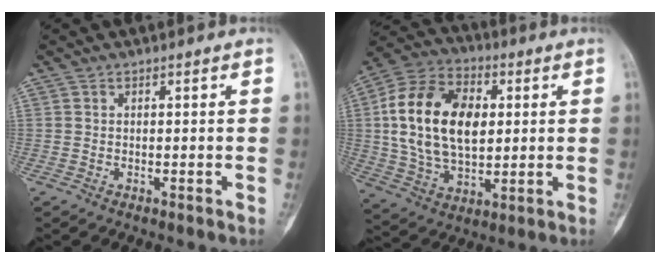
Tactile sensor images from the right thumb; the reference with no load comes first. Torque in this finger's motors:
{"motor_torque": [-1.05, 2.09, 1.75, 0.29, 0.21]}